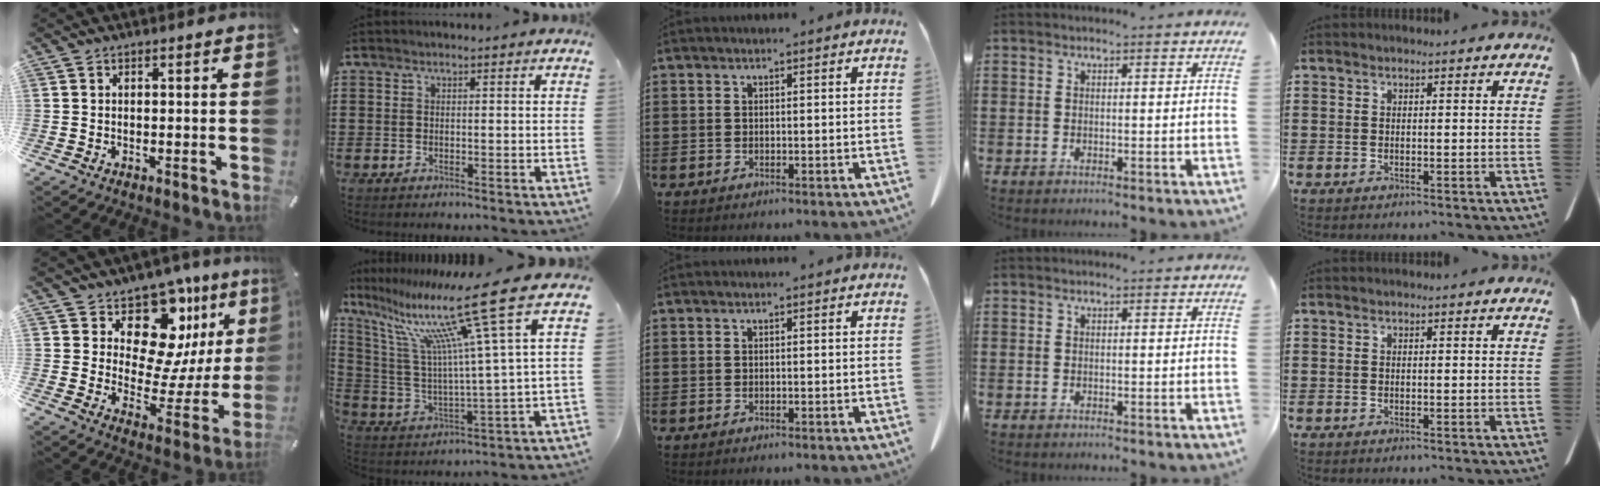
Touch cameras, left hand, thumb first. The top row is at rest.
{"thumb": {"total": 14.0, "force": [9.0, 8.8, 6.3], "torque": [-0.083, -0.096, 0.153]}, "index": {"total": 17.5, "force": [10.7, 0.4, 13.8], "torque": [-0.287, -0.067, 0.162]}}